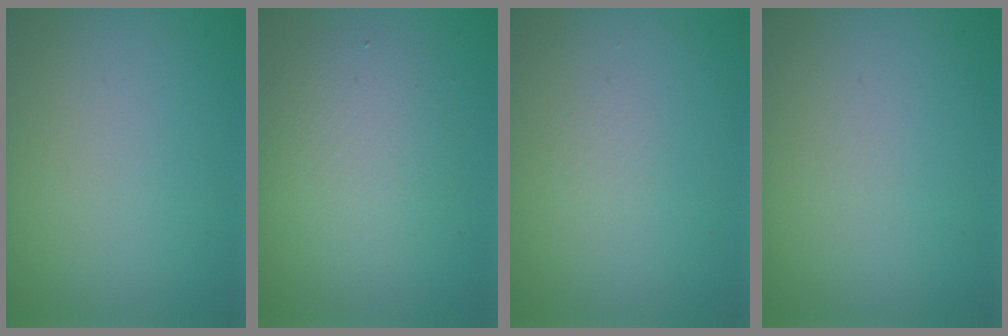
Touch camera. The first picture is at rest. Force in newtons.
{"total": 3.7, "press": 3.7, "slide": 0.3}
{"total": 0.5, "press": 0.5, "slide": 0.1}
{"total": 0.0}